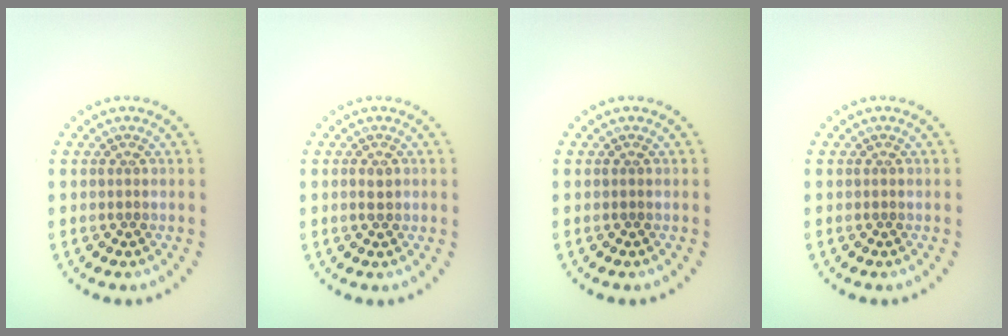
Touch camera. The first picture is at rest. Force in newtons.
{"total": 0.9, "press": 0.9, "slide": 0.2}
{"total": 0.0}
{"total": 0.0}